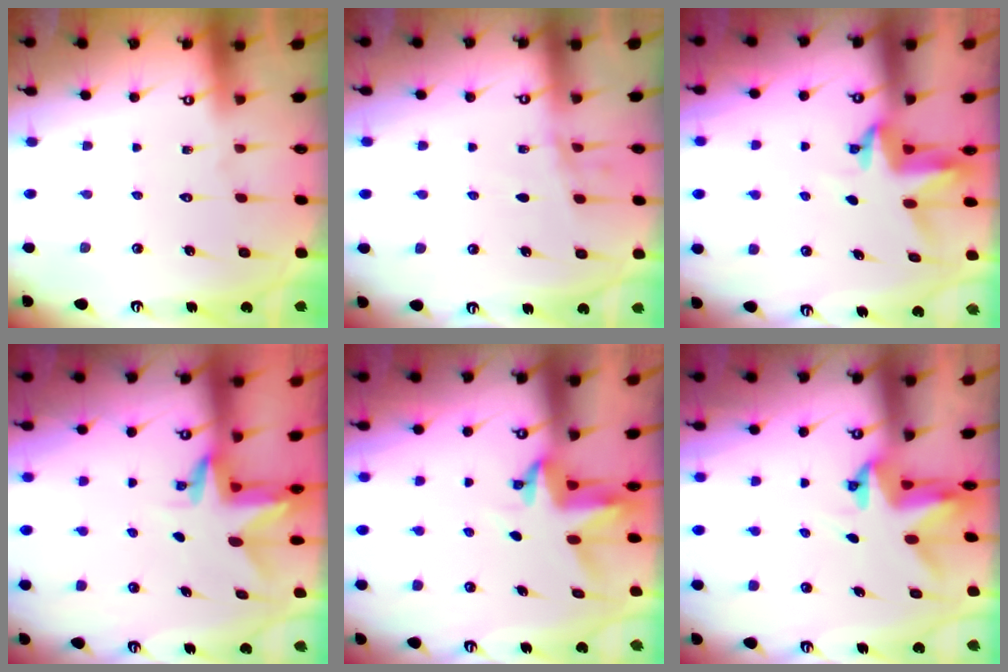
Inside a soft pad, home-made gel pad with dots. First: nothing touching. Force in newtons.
{"total": 5.1, "press": 5.0, "slide": 1.3}
{"total": 3.9, "press": 3.9, "slide": 0.4}
{"total": 3.0, "press": 3.0, "slide": 0.2}
{"total": 3.8, "press": 3.8, "slide": 0.3}
{"total": 3.7, "press": 3.7, "slide": 0.2}